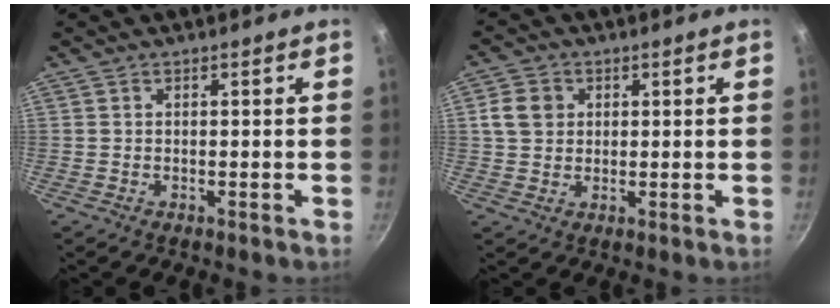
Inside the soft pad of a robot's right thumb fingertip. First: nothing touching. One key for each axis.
{"total": 5.4, "fx": 1.2, "fy": 4.6, "fz": 2.6, "tx": -0.027, "ty": 0.004, "tz": 0.019}